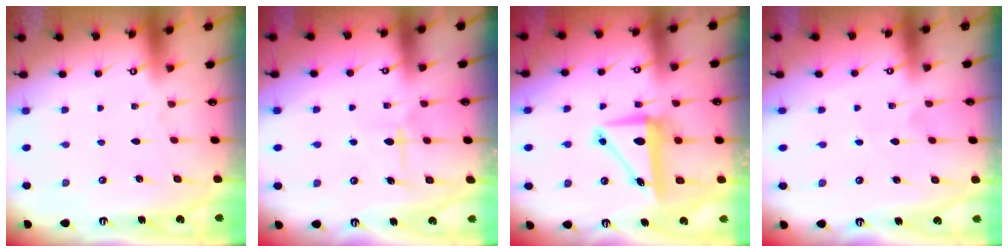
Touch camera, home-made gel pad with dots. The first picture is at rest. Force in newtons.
{"total": 6.3, "press": 6.3, "slide": 0.2}
{"total": 8.0, "press": 7.7, "slide": 2.0}
{"total": 3.4, "press": 3.4, "slide": 0.3}